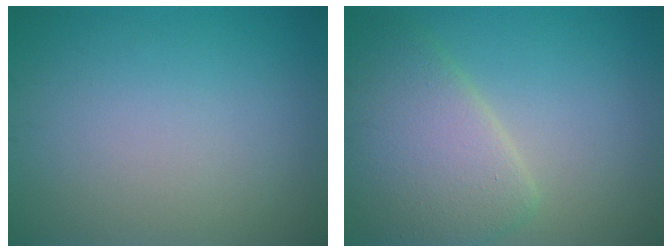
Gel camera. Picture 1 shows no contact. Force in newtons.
{"total": 5.8, "press": 5.8, "slide": 0.6}